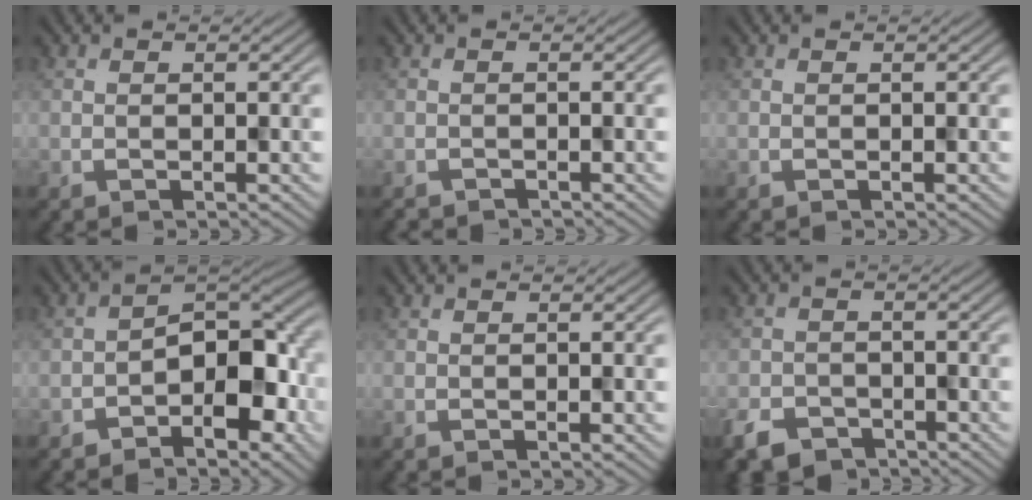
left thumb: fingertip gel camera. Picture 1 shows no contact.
{"total": 1.1, "force": [-1.1, 0.0, -0.3], "torque": [0.008, 0.000, -0.018]}
{"total": 0.0}
{"total": 7.4, "force": [-2.6, 4.1, 5.6], "torque": [-0.061, 0.011, -0.051]}
{"total": 0.0}
{"total": 4.2, "force": [-3.4, 2.2, 1.1], "torque": [-0.023, -0.007, -0.065]}